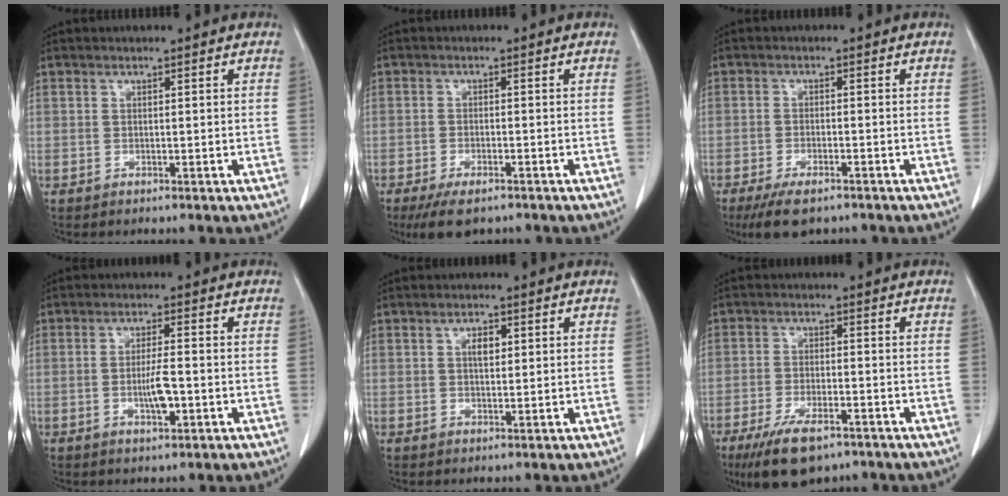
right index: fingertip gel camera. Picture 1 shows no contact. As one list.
[{"total": 5.4, "force": [-3.9, 1.8, 3.3], "torque": [-0.058, -0.008, -0.063]}, {"total": 5.9, "force": [-4.3, 1.9, 3.6], "torque": [-0.066, -0.009, -0.070]}, {"total": 4.4, "force": [-1.1, 0.8, 4.2], "torque": [-0.078, -0.003, -0.017]}, {"total": 2.2, "force": [0.7, 1.0, 1.8], "torque": [-0.029, 0.000, 0.009]}, {"total": 8.7, "force": [-5.8, 2.9, 5.8], "torque": [-0.111, -0.014, -0.095]}]